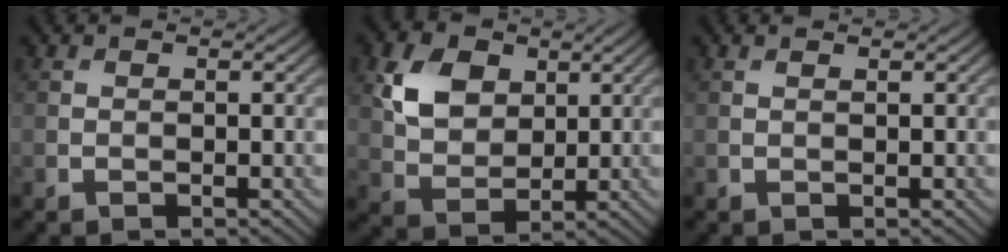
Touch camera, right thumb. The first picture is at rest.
{"total": 6.9, "force": [2.7, 5.0, 3.9], "torque": [-0.096, 0.000, 0.046]}
{"total": 0.5, "force": [0.4, 0.0, 0.3], "torque": [-0.008, 0.002, 0.006]}